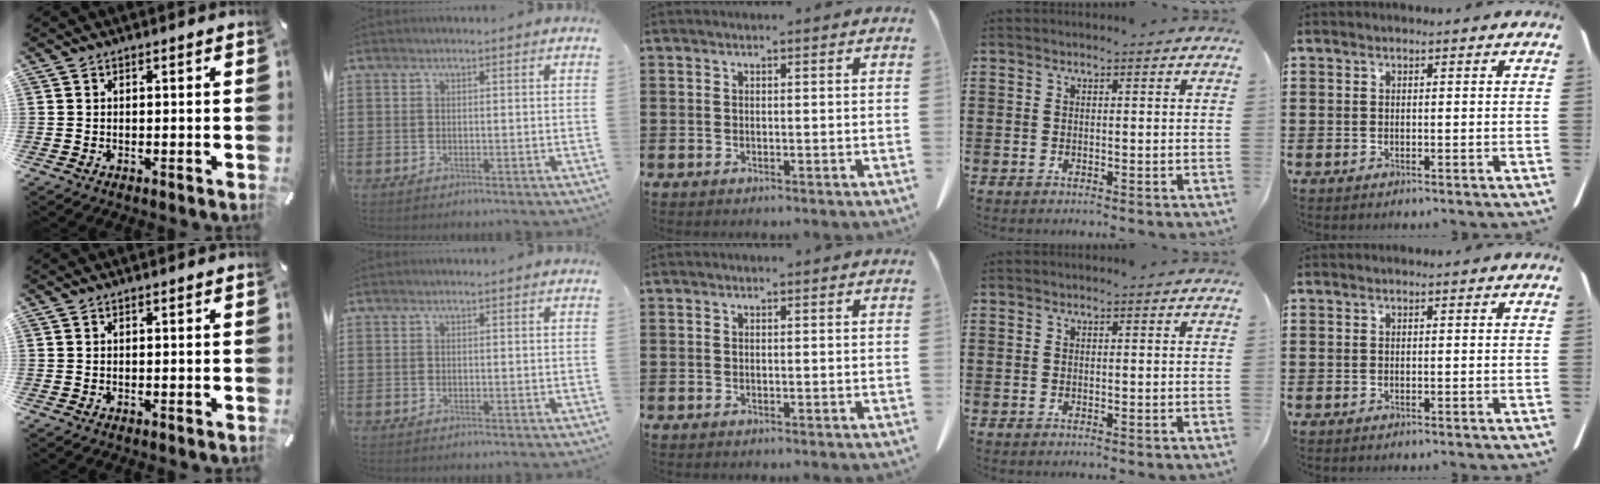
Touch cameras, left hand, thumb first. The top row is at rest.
{}